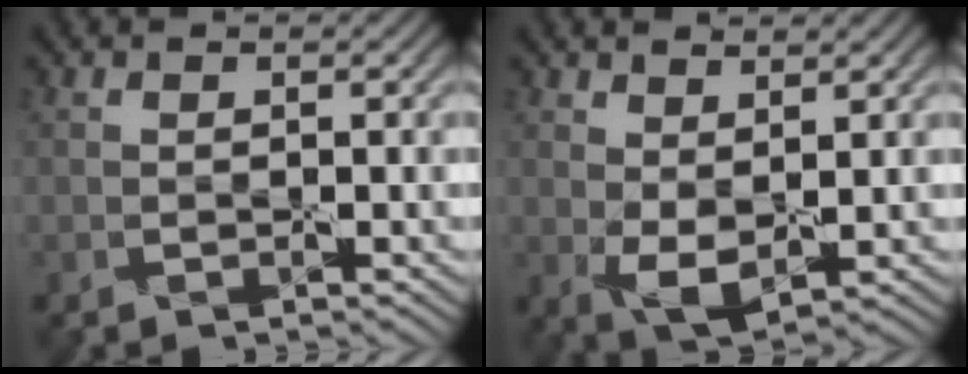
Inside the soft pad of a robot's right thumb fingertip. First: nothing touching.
{"total": 4.1, "force": [1.1, 2.1, 3.3], "torque": [-0.077, -0.007, 0.024]}